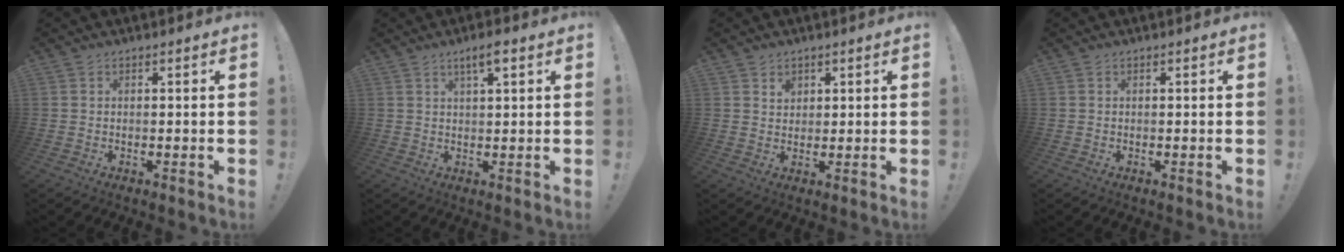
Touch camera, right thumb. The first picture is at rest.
{"total": 4.0, "force": [2.1, 0.6, 3.4], "torque": [-0.059, -0.002, 0.032]}
{"total": 2.5, "force": [1.5, 1.8, 0.6], "torque": [0.005, -0.009, 0.025]}
{"total": 0.0}